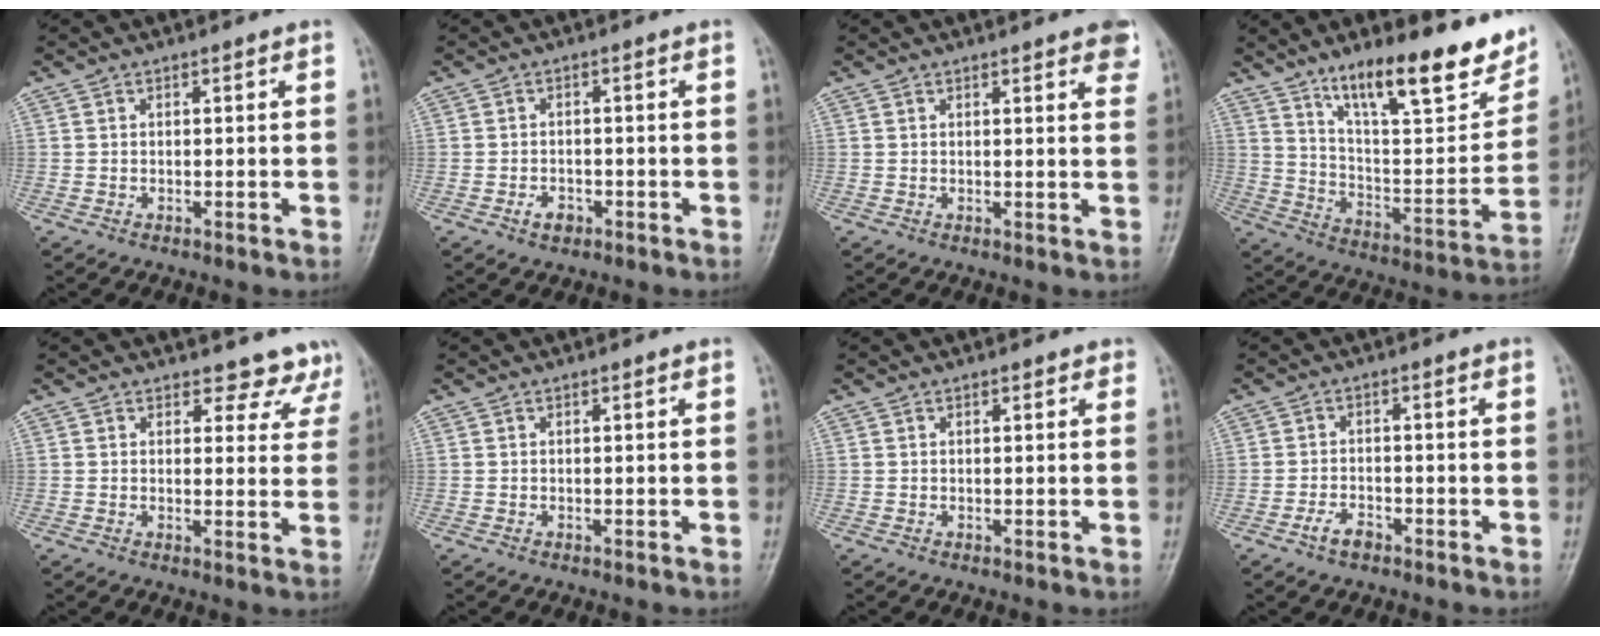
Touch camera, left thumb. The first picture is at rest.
{"total": 2.5, "force": [-1.3, 1.7, 1.2], "torque": [-0.014, 0.010, -0.019]}
{"total": 5.5, "force": [3.5, 1.3, 4.0], "torque": [-0.033, -0.007, 0.036]}
{"total": 22.8, "force": [14.9, 6.3, 16.0], "torque": [-0.200, -0.066, 0.242]}
{"total": 6.6, "force": [5.9, 3.1, 0.2], "torque": [0.042, -0.032, 0.045]}
{"total": 0.0}
{"total": 0.9, "force": [0.6, 0.5, 0.5], "torque": [-0.005, -0.002, 0.004]}
{"total": 3.0, "force": [-2.1, 1.5, 1.6], "torque": [-0.031, 0.017, -0.037]}